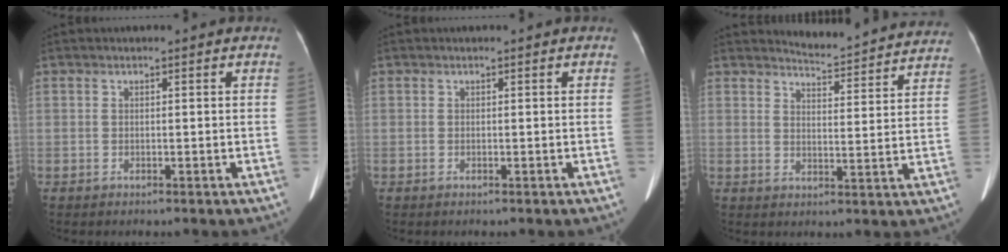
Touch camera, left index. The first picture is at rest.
{"total": 0.0}
{"total": 15.1, "force": [14.8, 1.4, 2.6], "torque": [-0.023, -0.056, 0.158]}